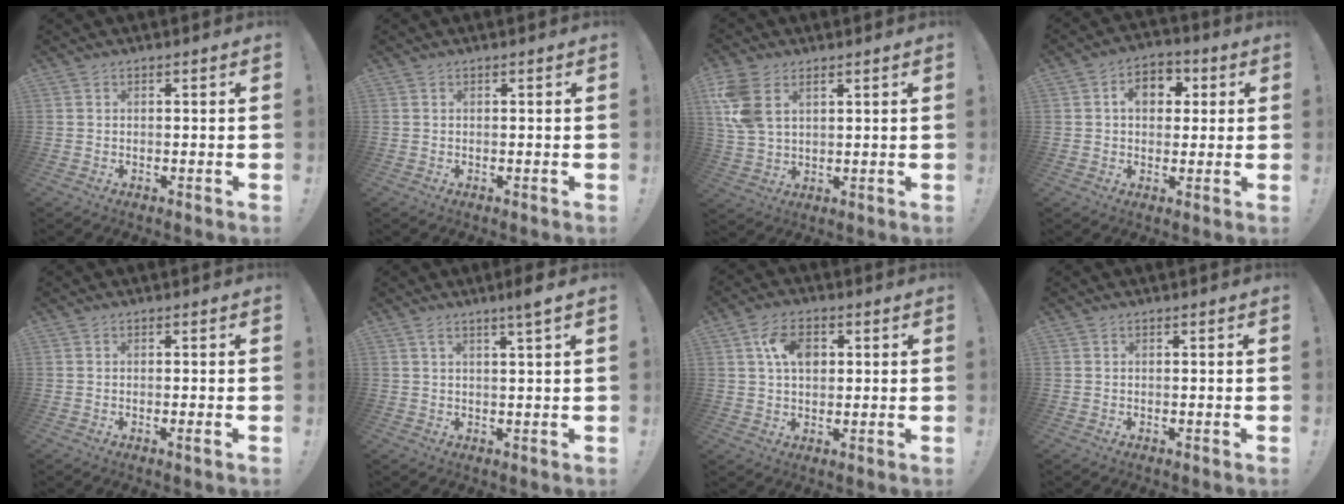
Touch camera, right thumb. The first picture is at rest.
{"total": 0.0}
{"total": 9.3, "force": [4.2, 5.7, 6.2], "torque": [-0.135, -0.009, 0.082]}
{"total": 8.5, "force": [2.1, 6.5, 5.1], "torque": [-0.071, 0.006, 0.038]}
{"total": 1.4, "force": [-0.3, -0.2, 1.4], "torque": [-0.023, -0.002, -0.007]}
{"total": 3.9, "force": [2.2, -0.6, 3.1], "torque": [-0.057, -0.010, 0.034]}
{"total": 8.4, "force": [2.5, 5.4, 6.0], "torque": [-0.100, 0.006, 0.048]}
{"total": 0.0}